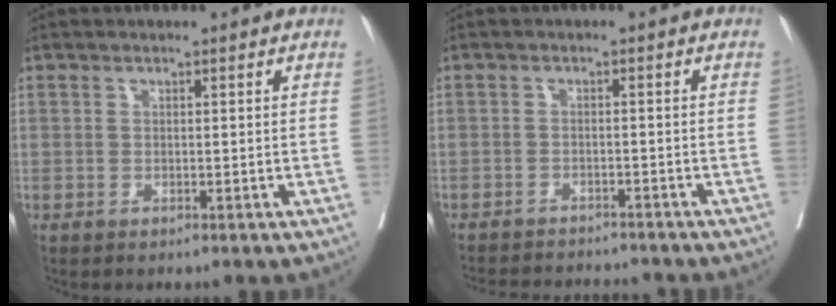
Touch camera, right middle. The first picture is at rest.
{"total": 10.1, "force": [-9.7, 0.7, 2.7], "torque": [-0.042, -0.007, -0.137]}